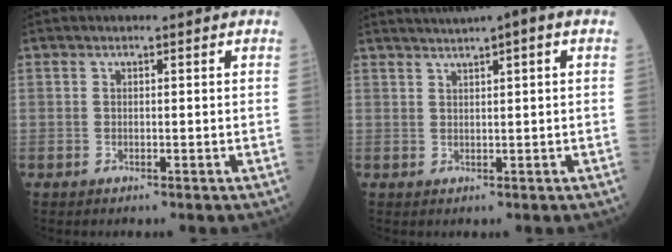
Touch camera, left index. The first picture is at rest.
{"total": 5.8, "force": [4.0, 0.2, 4.2], "torque": [-0.070, 0.029, 0.061]}